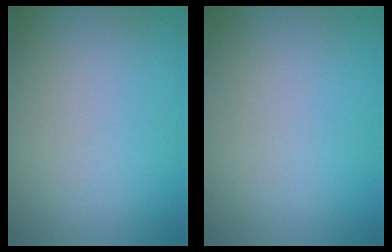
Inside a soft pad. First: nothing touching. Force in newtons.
{"total": 0.0}